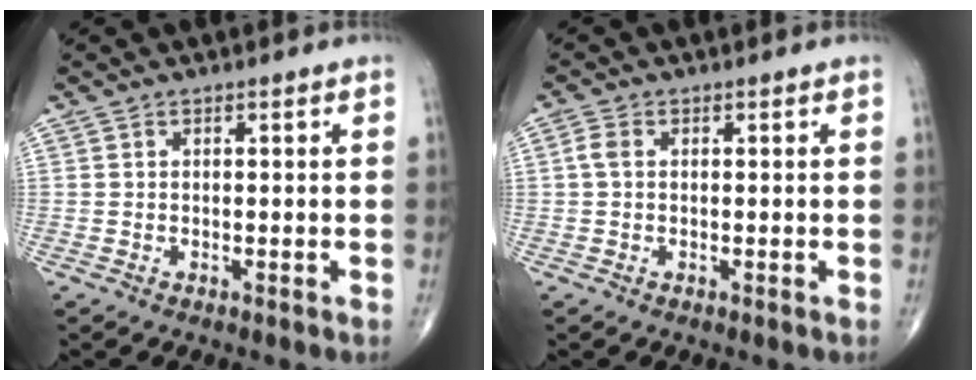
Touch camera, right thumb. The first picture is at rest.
{"total": 1.9, "force": [0.2, 1.2, 1.4], "torque": [-0.034, 0.005, 0.001]}